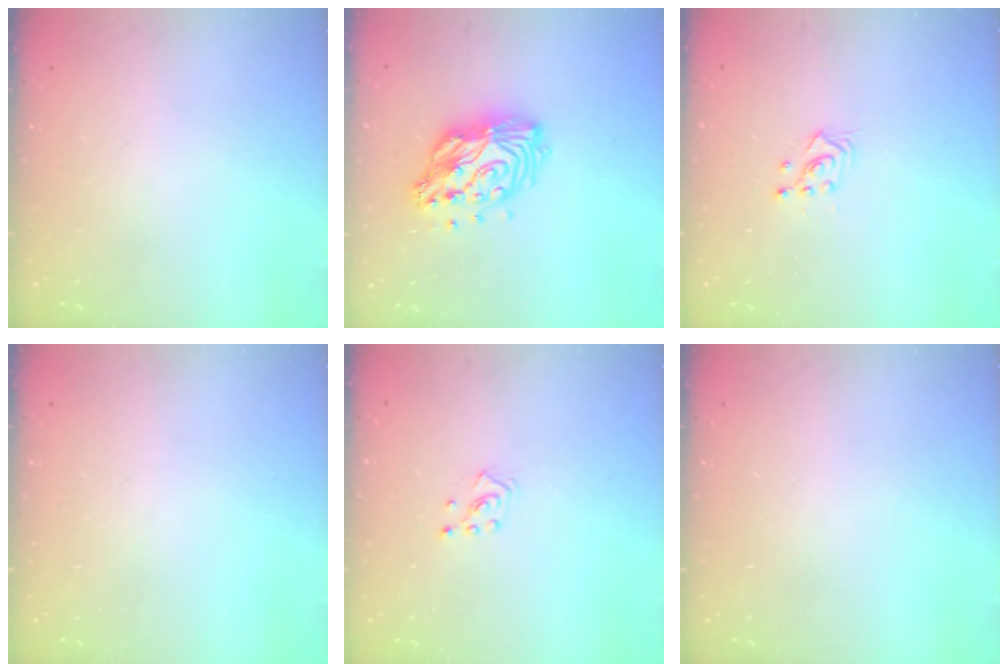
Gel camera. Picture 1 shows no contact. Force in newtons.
{"total": 15.4, "press": 15.4, "slide": 1.4}
{"total": 2.9, "press": 2.9, "slide": 0.2}
{"total": 0.0}
{"total": 2.8, "press": 2.7, "slide": 0.7}
{"total": 0.0}